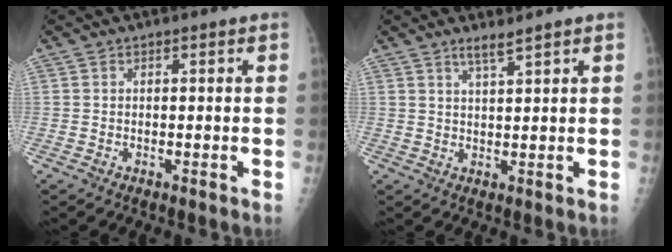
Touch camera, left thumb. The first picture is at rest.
{"total": 2.6, "force": [2.1, -0.2, 1.6], "torque": [-0.034, -0.015, 0.042]}